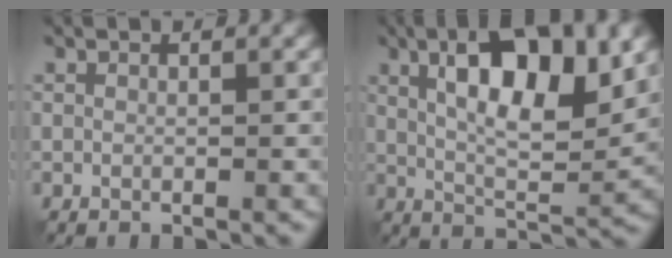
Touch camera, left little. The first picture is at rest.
{"total": 9.4, "force": [2.9, 3.5, 8.2], "torque": [-0.127, 0.003, 0.044]}